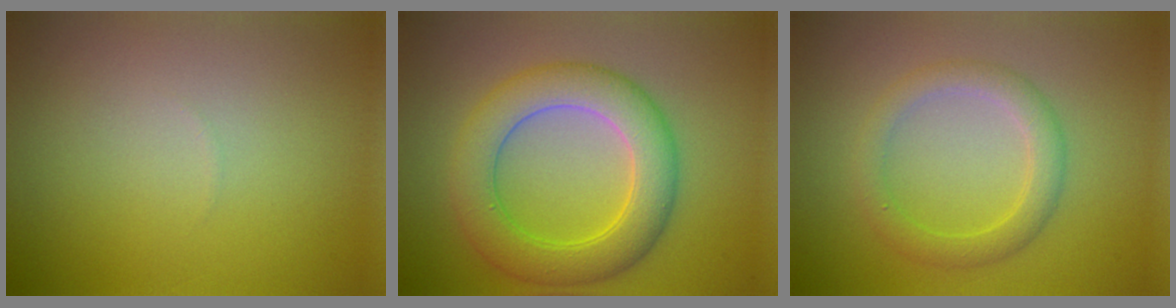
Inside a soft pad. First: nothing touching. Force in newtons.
{"total": 6.5, "press": 6.5, "slide": 0.1}
{"total": 3.0, "press": 3.0, "slide": 0.1}